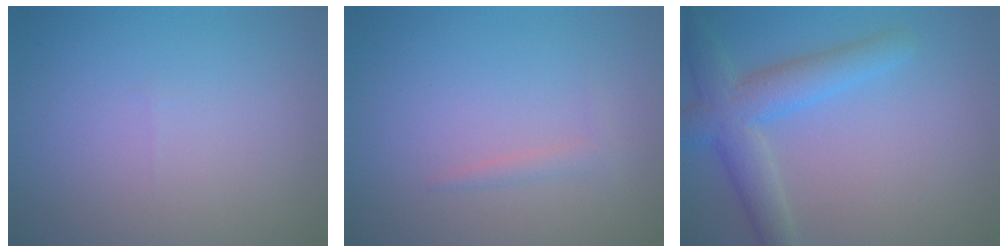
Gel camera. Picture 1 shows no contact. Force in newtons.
{"total": 1.0, "press": 1.0, "slide": 0.1}
{"total": 5.0, "press": 5.0, "slide": 0.2}